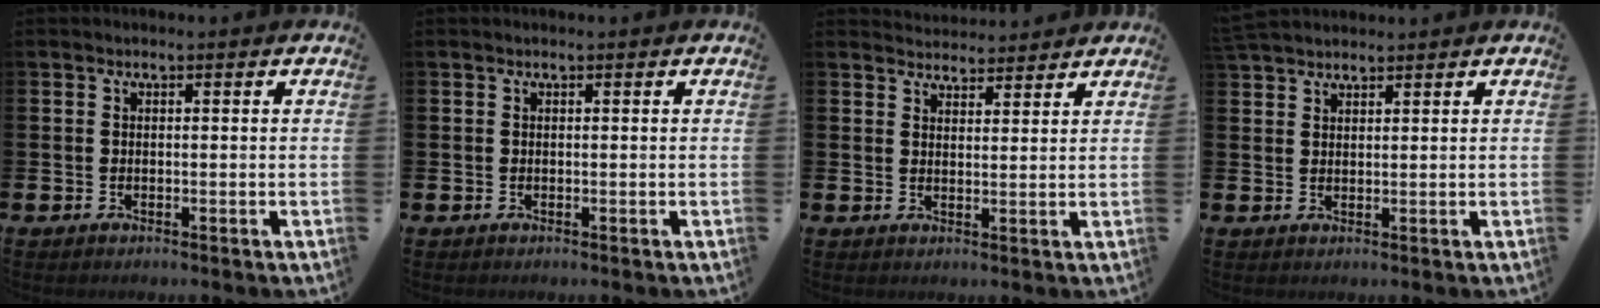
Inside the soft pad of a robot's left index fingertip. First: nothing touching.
{"total": 0.0}
{"total": 3.5, "force": [3.4, 0.7, -0.3], "torque": [0.002, -0.019, 0.062]}
{"total": 2.9, "force": [2.8, 0.7, 0.5], "torque": [-0.010, -0.008, 0.051]}